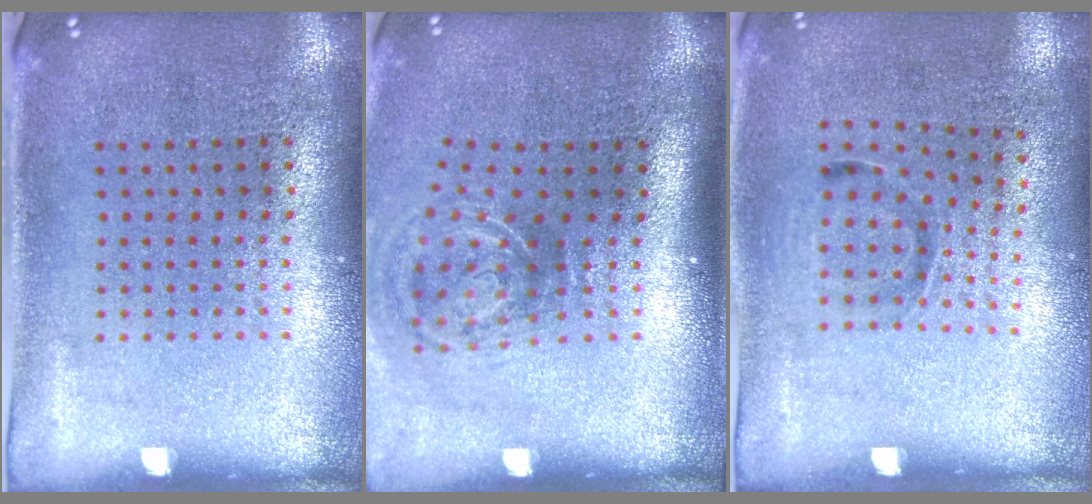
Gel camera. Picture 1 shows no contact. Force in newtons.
{"total": 2.0, "press": 1.2, "slide": 1.6}
{"total": 0.9, "press": 0.7, "slide": 0.6}